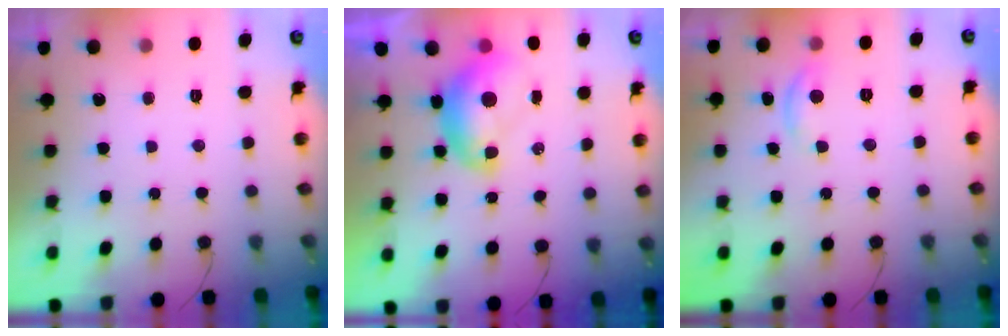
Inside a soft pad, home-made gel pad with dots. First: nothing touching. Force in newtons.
{"total": 8.1, "press": 8.1, "slide": 0.7}
{"total": 4.8, "press": 4.7, "slide": 0.3}